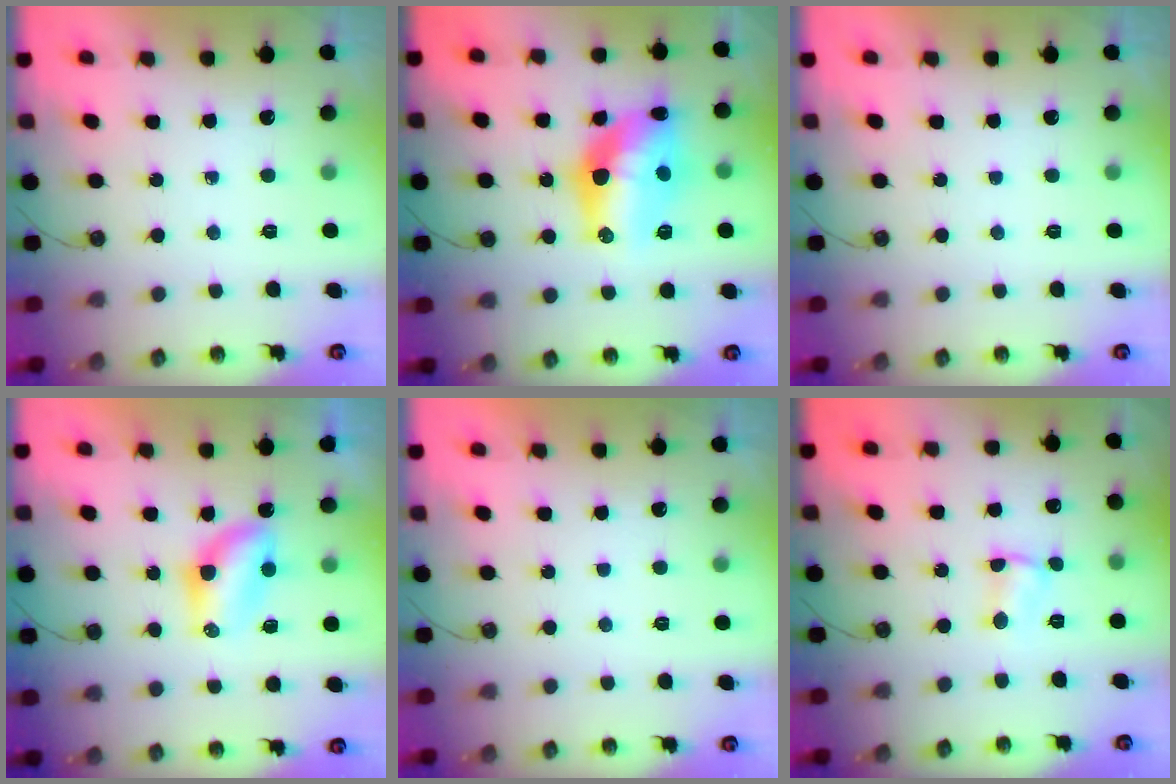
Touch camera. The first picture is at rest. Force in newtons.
{"total": 16.9, "press": 16.4, "slide": 4.1}
{"total": 0.0}
{"total": 8.2, "press": 7.3, "slide": 3.8}
{"total": 0.0}
{"total": 2.9, "press": 2.8, "slide": 0.3}